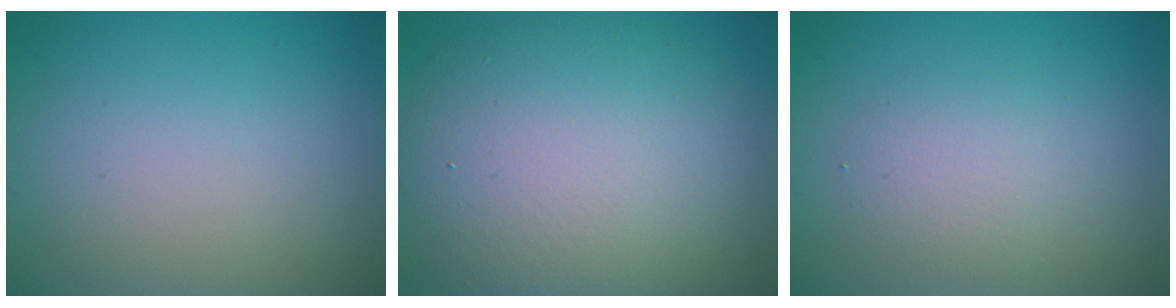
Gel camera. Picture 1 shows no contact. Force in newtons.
{"total": 11.2, "press": 11.2, "slide": 0.7}
{"total": 2.4, "press": 2.4, "slide": 0.3}